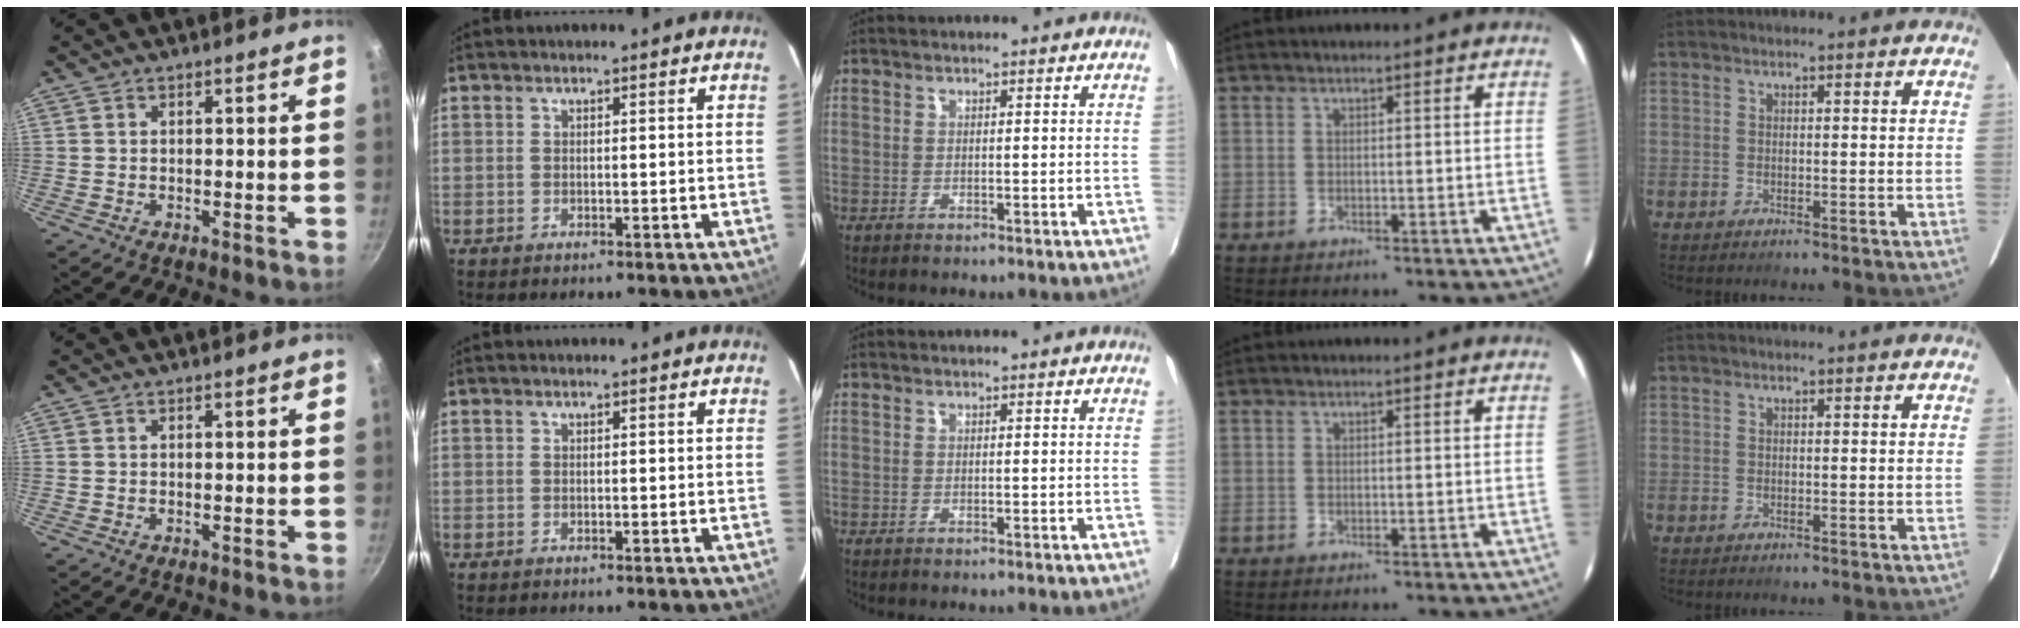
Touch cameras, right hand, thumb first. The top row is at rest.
{}